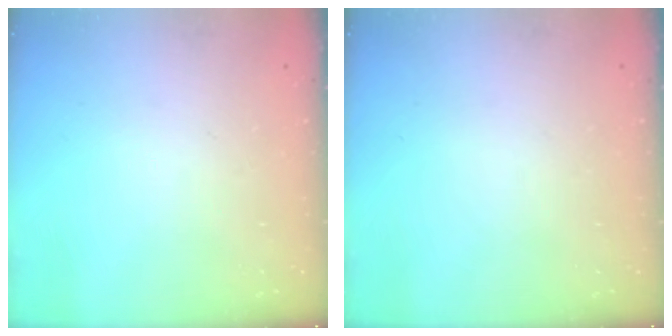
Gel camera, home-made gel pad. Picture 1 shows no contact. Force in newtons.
{"total": 0.0}